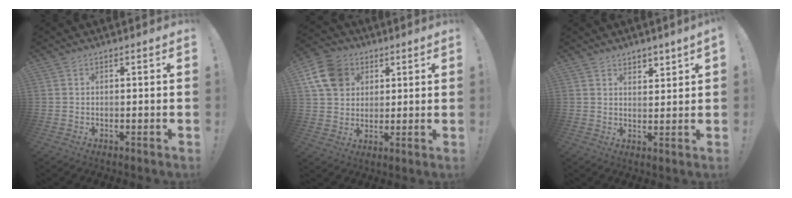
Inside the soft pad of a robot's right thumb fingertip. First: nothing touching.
{"total": 13.5, "force": [4.9, 11.0, 6.2], "torque": [-0.094, -0.016, 0.100]}
{"total": 3.0, "force": [2.7, 1.1, 0.7], "torque": [0.000, -0.021, 0.048]}